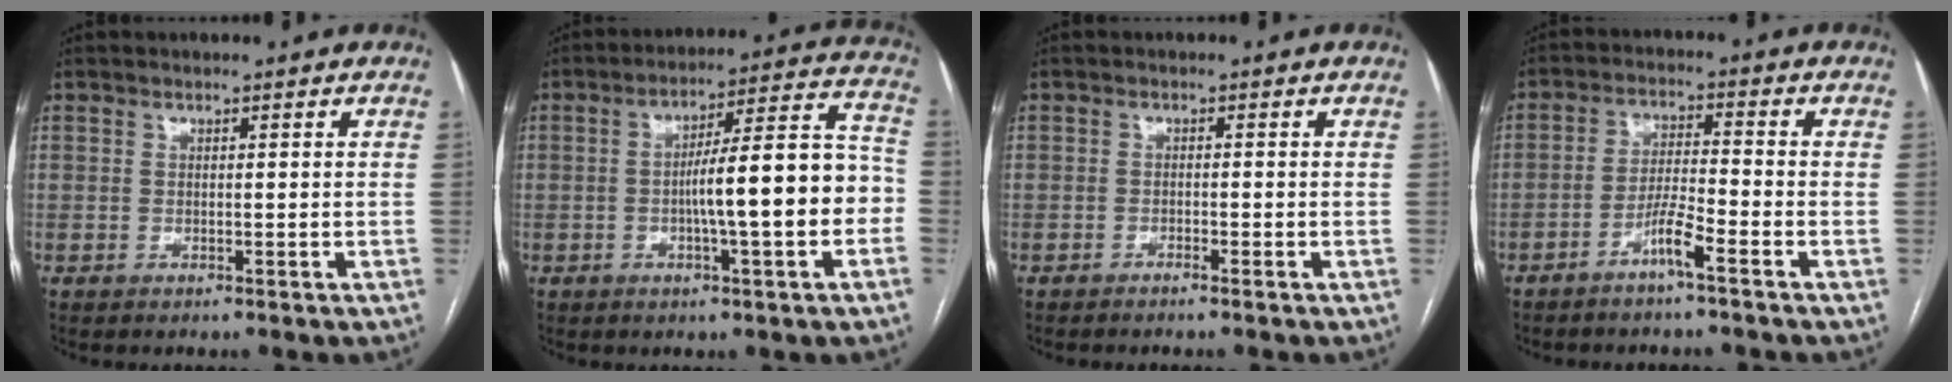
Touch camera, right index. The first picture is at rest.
{"total": 13.7, "force": [-2.7, 1.4, 13.4], "torque": [-0.197, 0.032, -0.040]}
{"total": 1.1, "force": [-0.9, -0.1, 0.6], "torque": [-0.013, 0.001, -0.015]}
{"total": 4.9, "force": [-3.2, -0.1, 3.7], "torque": [-0.072, 0.002, -0.064]}